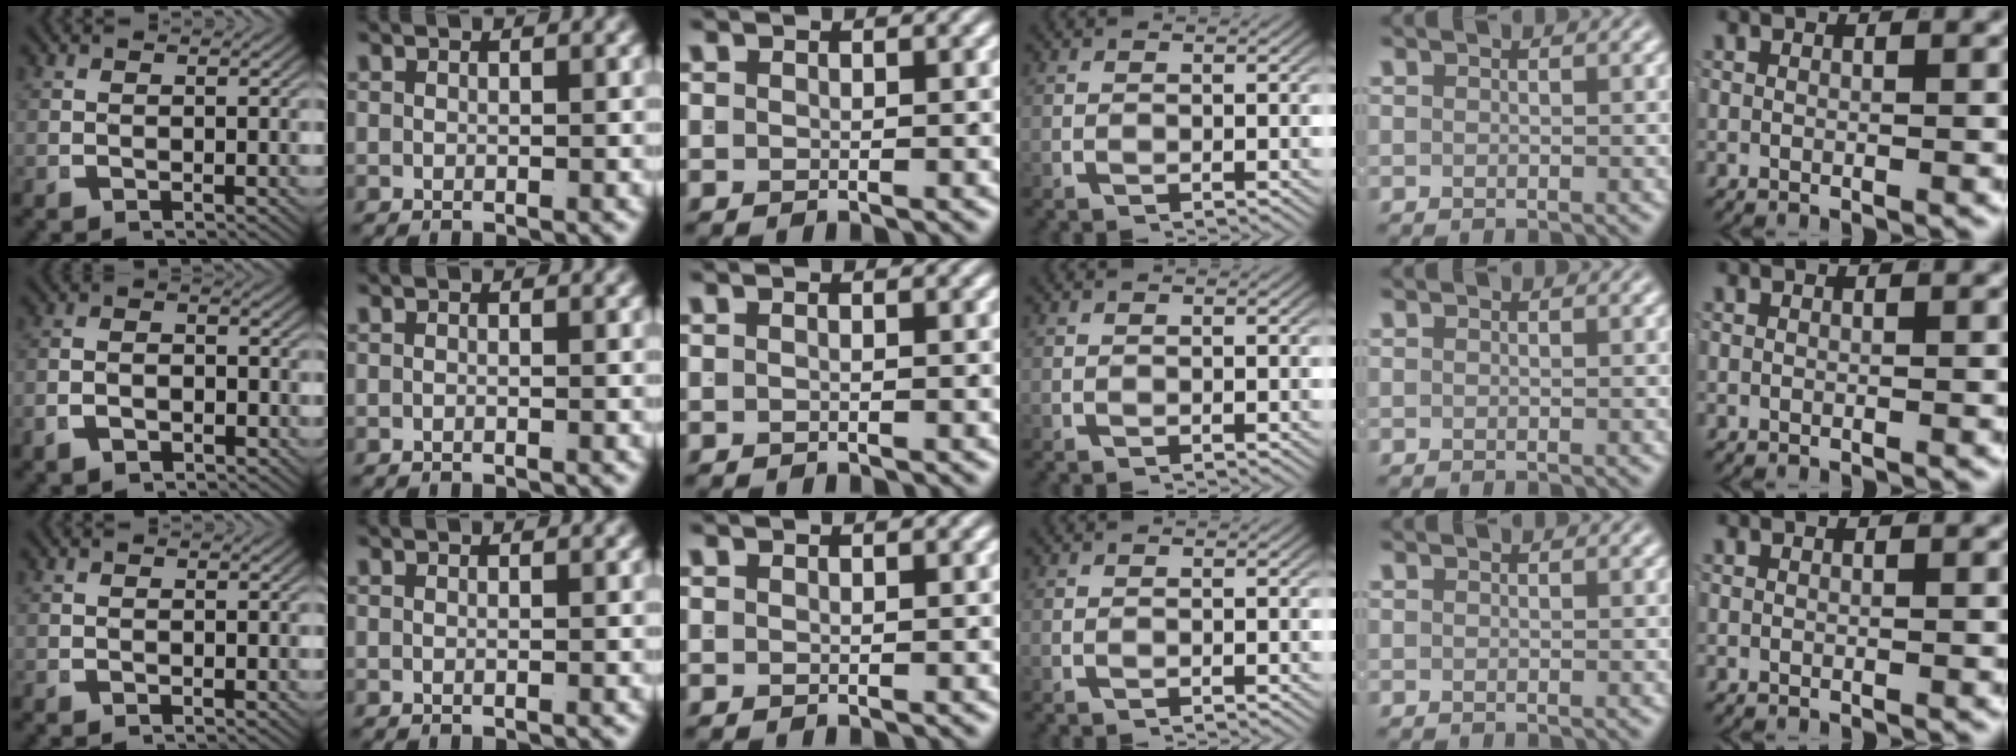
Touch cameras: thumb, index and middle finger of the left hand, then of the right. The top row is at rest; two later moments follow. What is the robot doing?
{"motion": "lift_and_place", "object": "shorts"}